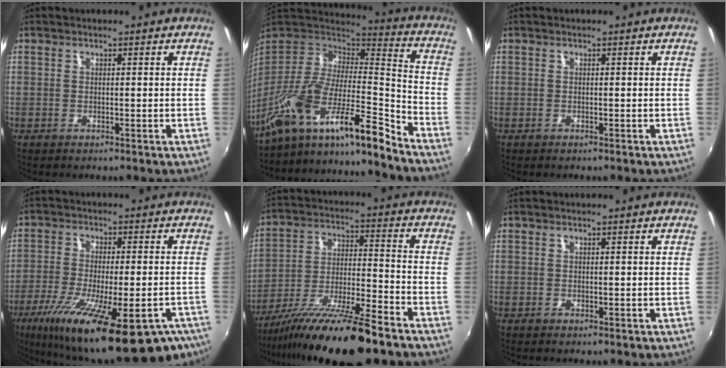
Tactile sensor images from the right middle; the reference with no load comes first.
{"total": 23.8, "force": [-17.6, 4.2, 15.5], "torque": [-0.261, -0.035, -0.309]}
{"total": 0.0}
{"total": 26.0, "force": [-17.6, 7.4, 17.7], "torque": [-0.312, -0.073, -0.258]}
{"total": 17.7, "force": [-13.6, 1.1, 11.2], "torque": [-0.216, -0.036, -0.239]}
{"total": 0.0}